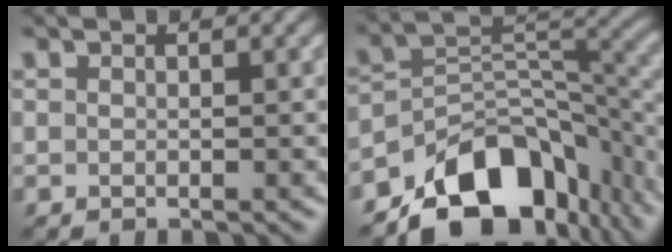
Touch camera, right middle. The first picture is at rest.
{"total": 11.0, "force": [-7.4, 6.0, 5.6], "torque": [-0.066, -0.003, -0.131]}